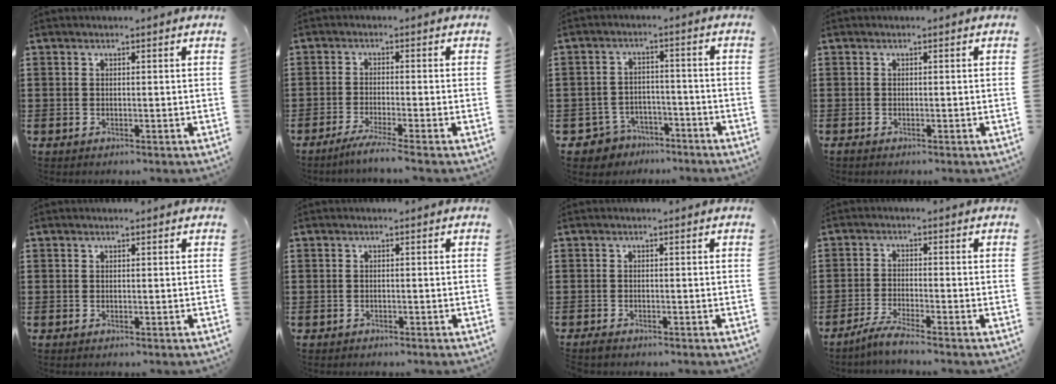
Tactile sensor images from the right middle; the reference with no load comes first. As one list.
[{"total": 2.8, "force": [-2.2, -0.6, 1.6], "torque": [-0.034, -0.009, -0.043]}, {"total": 4.3, "force": [-4.0, 1.6, 0.2], "torque": [-0.030, 0.001, -0.087]}, {"total": 0.0}, {"total": 0.0}, {"total": 0.6, "force": [-0.6, 0.2, 0.0], "torque": [-0.002, 0.000, -0.013]}, {"total": 0.9, "force": [-0.8, 0.3, 0.2], "torque": [-0.006, -0.004, -0.016]}, {"total": 3.4, "force": [-2.8, -0.4, 1.8], "torque": [-0.046, -0.009, -0.056]}]